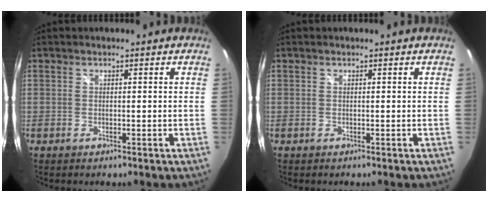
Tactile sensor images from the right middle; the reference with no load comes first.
{"total": 0.0}